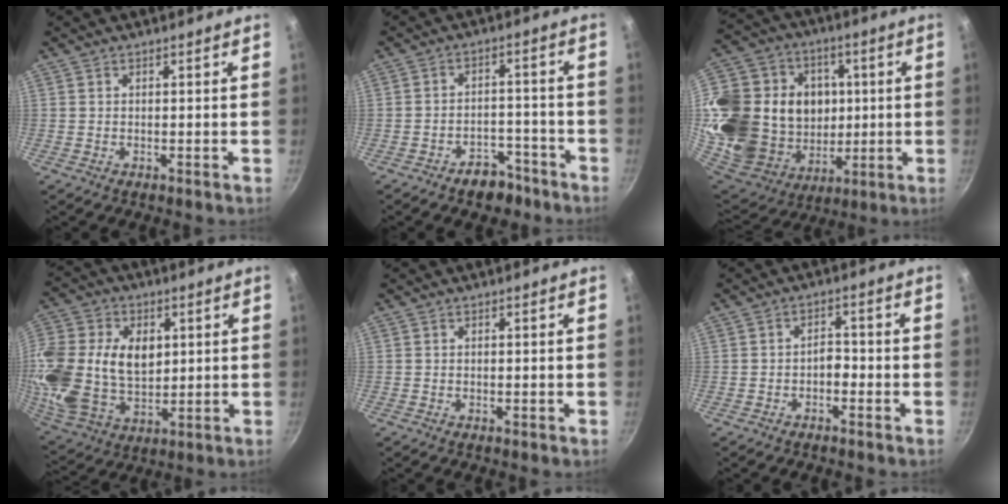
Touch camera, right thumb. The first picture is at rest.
{"total": 6.8, "force": [-4.9, 3.8, 2.7], "torque": [-0.014, 0.051, -0.062]}
{"total": 33.0, "force": [4.3, 27.3, 18.0], "torque": [-0.372, 0.019, 0.100]}
{"total": 23.1, "force": [3.7, 16.3, 16.0], "torque": [-0.352, 0.003, 0.073]}
{"total": 0.6, "force": [-0.1, 0.2, 0.6], "torque": [-0.008, 0.000, -0.002]}
{"total": 2.6, "force": [-1.3, 1.5, 1.7], "torque": [-0.013, 0.021, -0.022]}